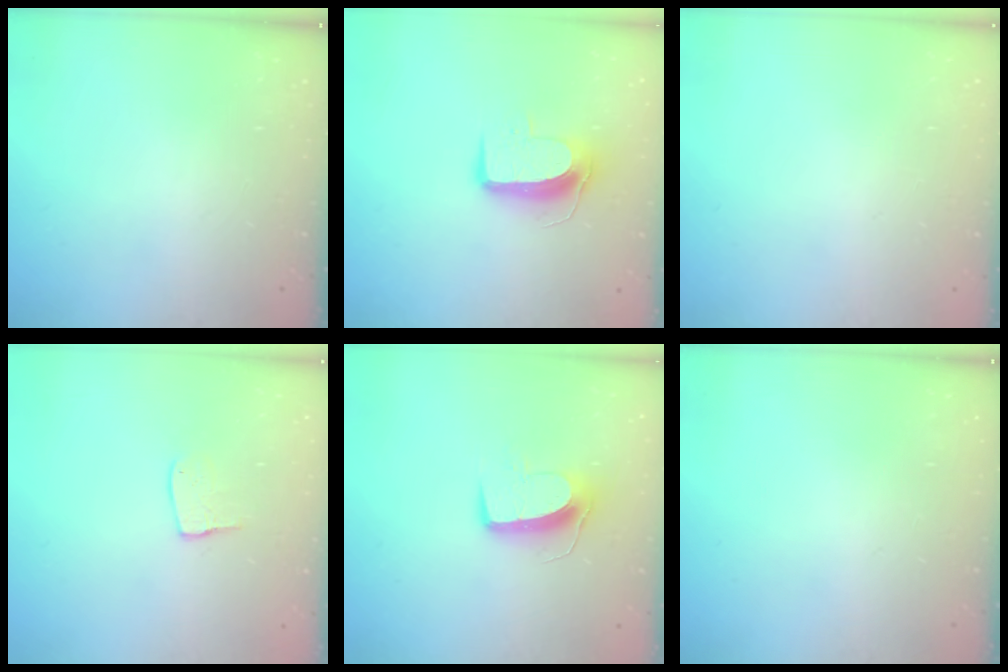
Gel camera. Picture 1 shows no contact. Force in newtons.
{"total": 10.6, "press": 10.6, "slide": 0.8}
{"total": 0.0}
{"total": 7.5, "press": 7.5, "slide": 0.4}
{"total": 10.1, "press": 10.1, "slide": 0.1}
{"total": 0.0}